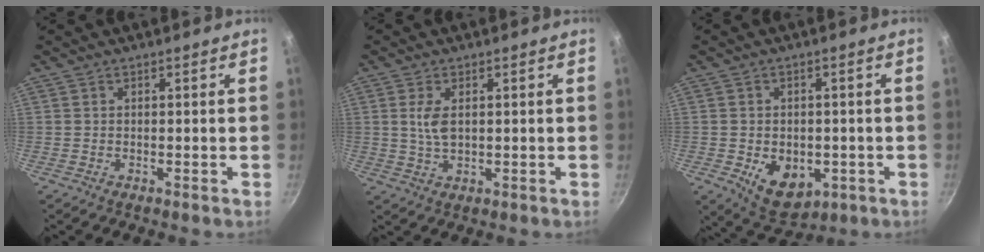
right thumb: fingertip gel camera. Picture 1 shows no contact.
{"total": 4.5, "force": [0.9, 2.4, 3.7], "torque": [-0.071, -0.006, 0.020]}
{"total": 9.7, "force": [-2.5, 6.8, 6.4], "torque": [-0.068, -0.006, -0.018]}